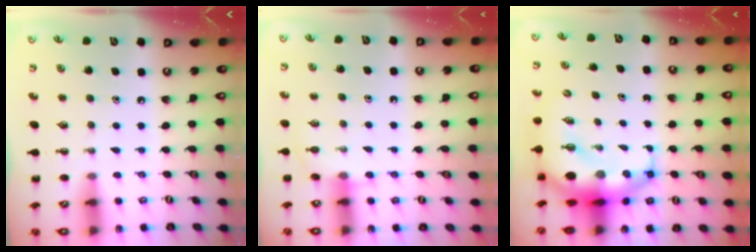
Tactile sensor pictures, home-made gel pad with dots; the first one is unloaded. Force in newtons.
{"total": 6.8, "press": 6.7, "slide": 1.3}
{"total": 11.0, "press": 10.6, "slide": 2.8}